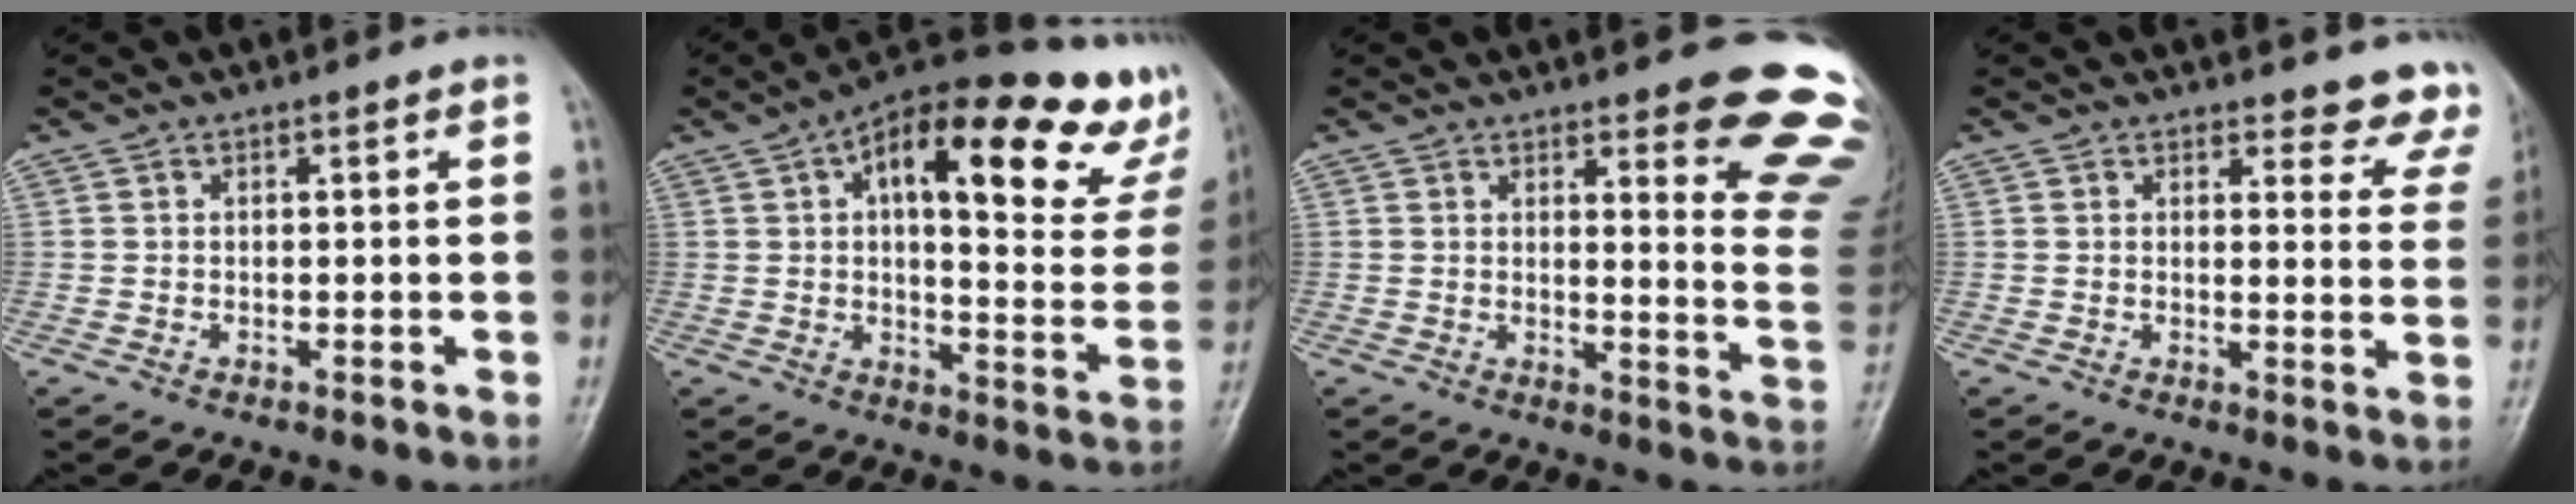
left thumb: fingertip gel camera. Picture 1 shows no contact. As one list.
[{"total": 28.8, "force": [13.8, 10.5, 23.0], "torque": [-0.278, -0.003, 0.181]}, {"total": 13.7, "force": [10.6, 3.1, 8.2], "torque": [-0.054, -0.088, 0.107]}, {"total": 9.7, "force": [9.2, 2.9, 0.8], "torque": [0.043, -0.068, 0.069]}]